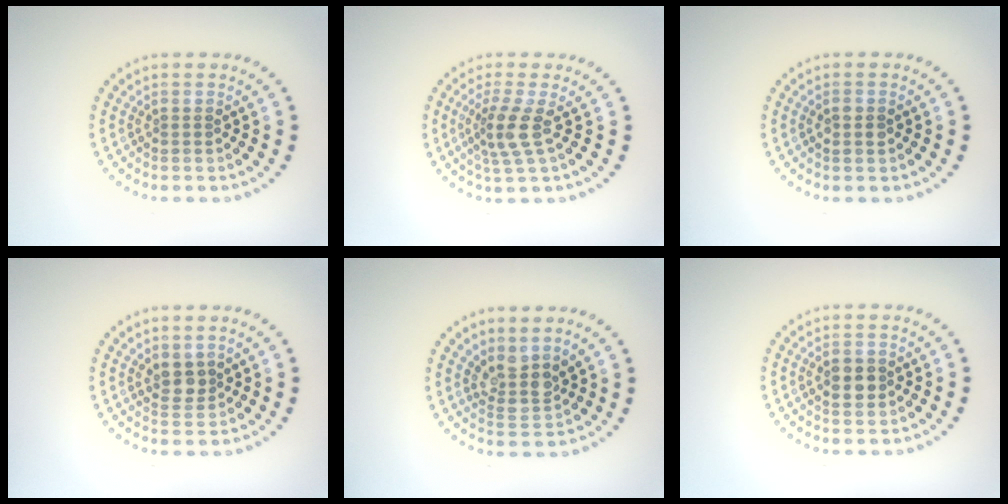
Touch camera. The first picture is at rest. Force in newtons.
{"total": 2.9, "press": 2.2, "slide": 1.8}
{"total": 1.6, "press": 1.6, "slide": 0.1}
{"total": 1.9, "press": 1.8, "slide": 0.7}
{"total": 2.9, "press": 2.2, "slide": 1.8}
{"total": 2.9, "press": 2.9, "slide": 0.1}